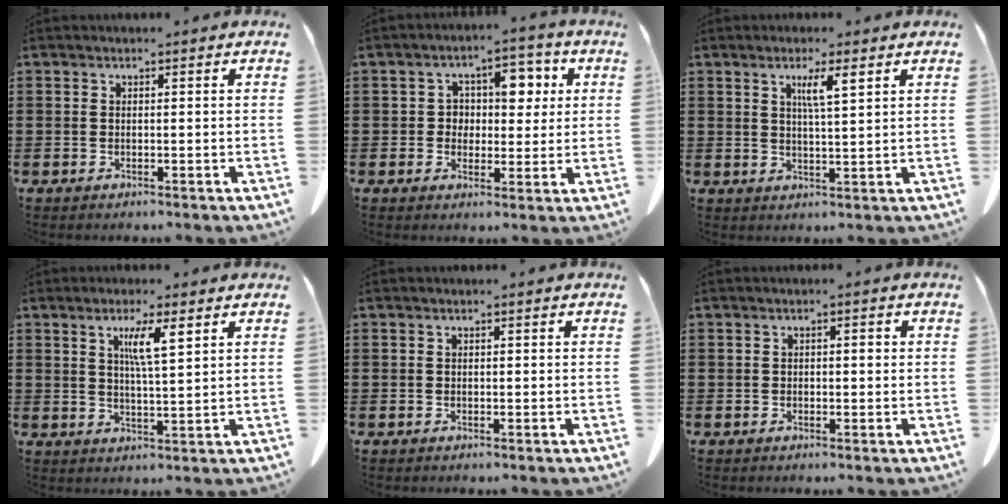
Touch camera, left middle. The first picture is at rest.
{"total": 5.2, "force": [1.6, 4.0, 2.9], "torque": [-0.059, 0.005, 0.020]}
{"total": 3.7, "force": [2.0, 0.0, 3.1], "torque": [-0.064, -0.001, 0.032]}
{"total": 5.1, "force": [2.8, 0.4, 4.3], "torque": [-0.082, -0.003, 0.043]}
{"total": 0.0}
{"total": 2.3, "force": [0.2, 1.4, 1.9], "torque": [-0.022, 0.001, -0.003]}